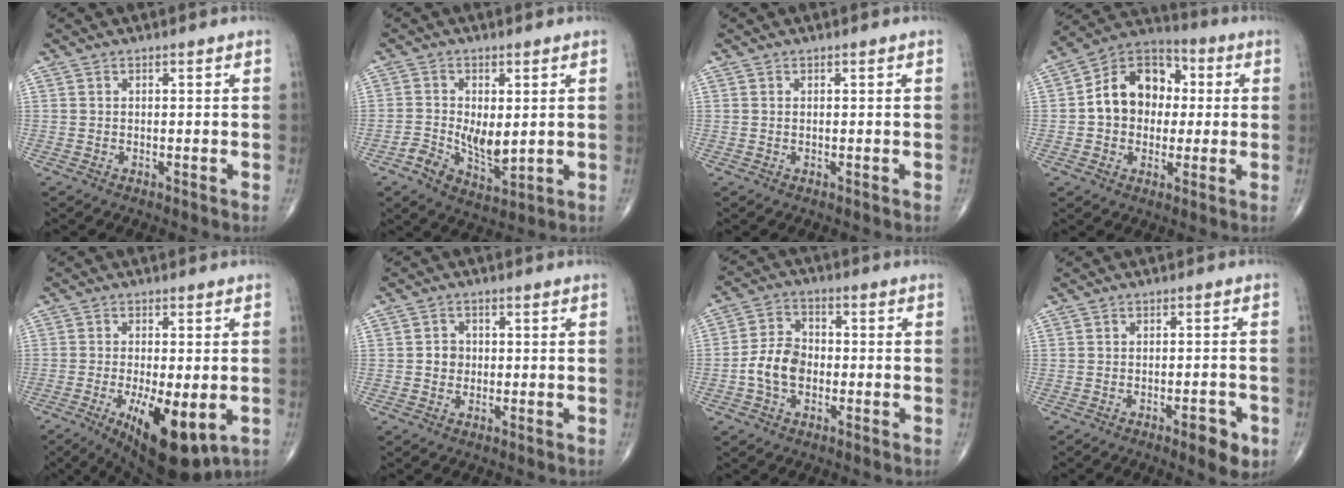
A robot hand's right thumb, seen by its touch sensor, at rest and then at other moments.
{"total": 7.7, "force": [-0.5, 4.5, 6.2], "torque": [-0.094, -0.004, -0.001]}
{"total": 0.0}
{"total": 14.4, "force": [0.9, 11.2, 9.0], "torque": [-0.104, 0.028, 0.004]}
{"total": 14.0, "force": [-4.6, 5.3, 12.1], "torque": [-0.182, -0.017, -0.057]}
{"total": 2.8, "force": [-0.2, 2.5, 1.2], "torque": [-0.003, 0.006, -0.006]}
{"total": 7.9, "force": [-1.7, 5.6, 5.4], "torque": [-0.090, 0.023, -0.042]}
{"total": 5.2, "force": [-2.6, 1.9, 4.2], "torque": [-0.044, 0.008, -0.032]}